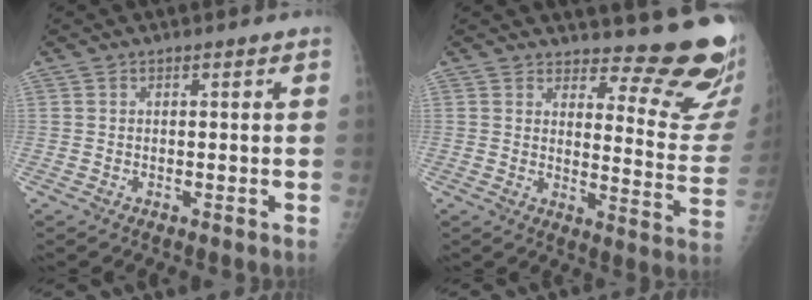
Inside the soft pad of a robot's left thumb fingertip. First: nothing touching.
{"total": 14.6, "force": [13.6, 2.8, 4.6], "torque": [-0.023, -0.165, 0.153]}